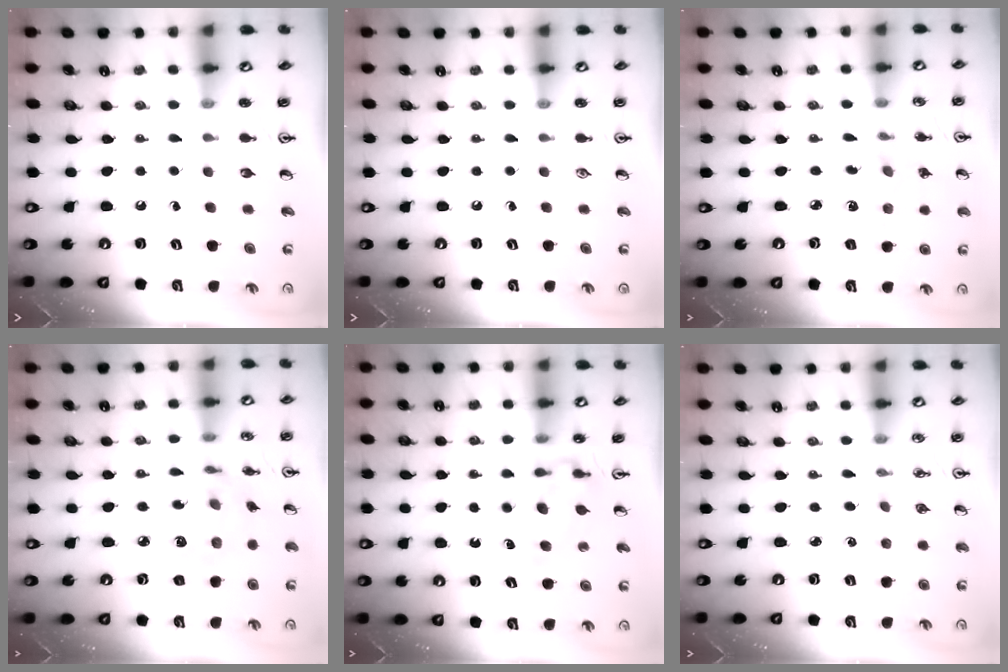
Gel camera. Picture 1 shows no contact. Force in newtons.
{"total": 0.0}
{"total": 2.2, "press": 2.2, "slide": 0.5}
{"total": 11.1, "press": 11.1, "slide": 0.8}
{"total": 7.0, "press": 7.0, "slide": 0.6}
{"total": 1.5, "press": 1.5, "slide": 0.3}